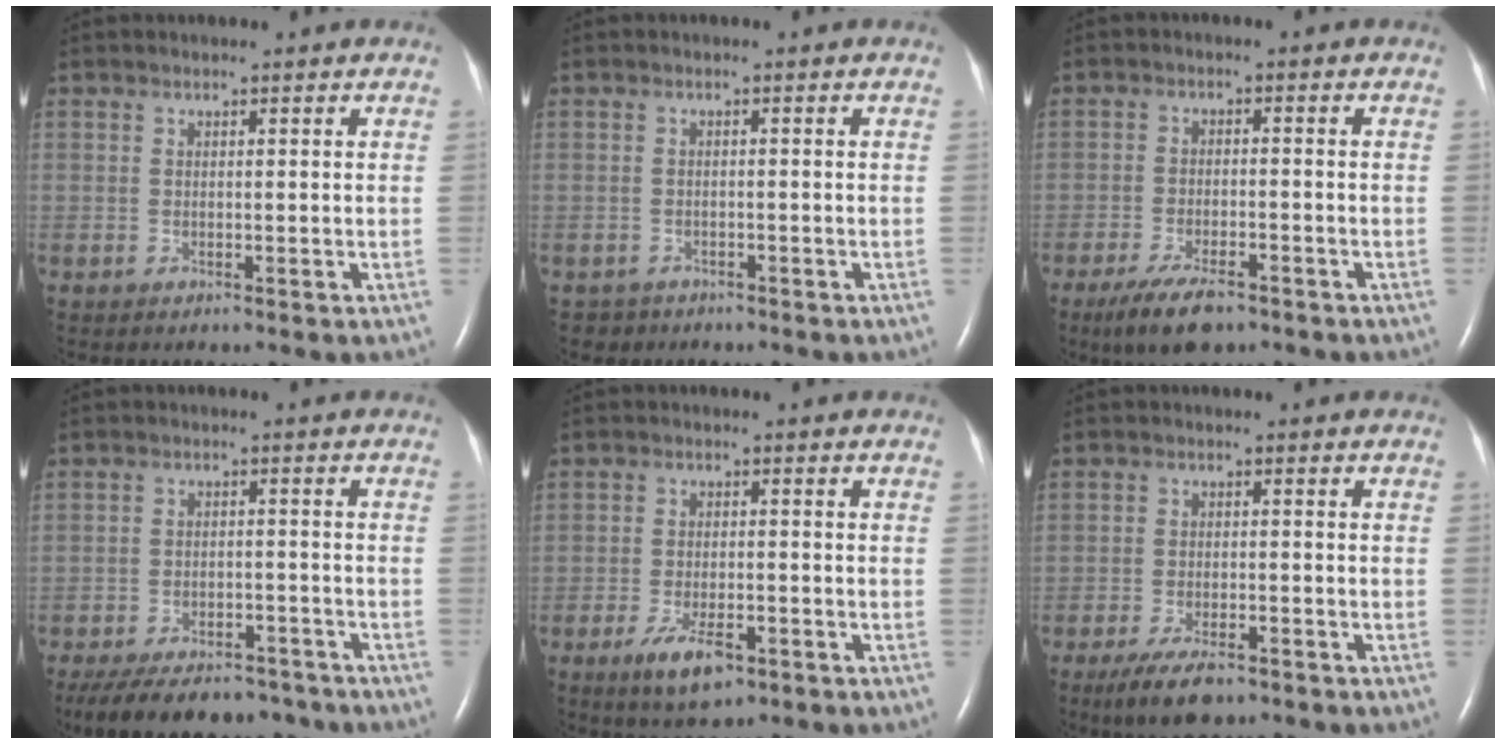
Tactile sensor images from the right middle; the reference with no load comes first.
{"total": 2.0, "force": [-1.5, 1.2, -0.5], "torque": [-0.004, 0.004, -0.024]}
{"total": 7.0, "force": [-5.0, 2.2, 4.4], "torque": [-0.083, -0.011, -0.084]}
{"total": 14.9, "force": [-12.0, 6.3, 6.1], "torque": [-0.132, -0.009, -0.167]}
{"total": 5.8, "force": [-3.3, 2.0, 4.3], "torque": [-0.082, -0.007, -0.052]}
{"total": 6.2, "force": [-4.5, 2.0, 3.8], "torque": [-0.073, -0.009, -0.075]}